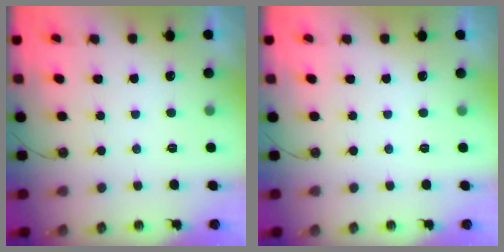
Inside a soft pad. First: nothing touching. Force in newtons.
{"total": 0.0}